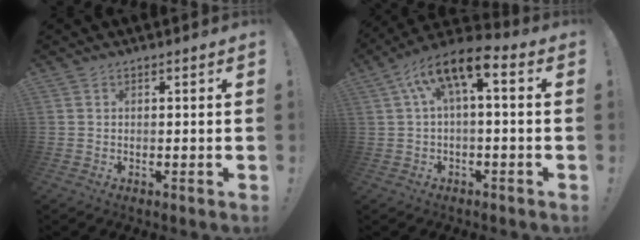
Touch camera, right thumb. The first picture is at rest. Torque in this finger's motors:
{"motor_torque": [0.53, 0.69, 0.14, 0.14, 0.11]}